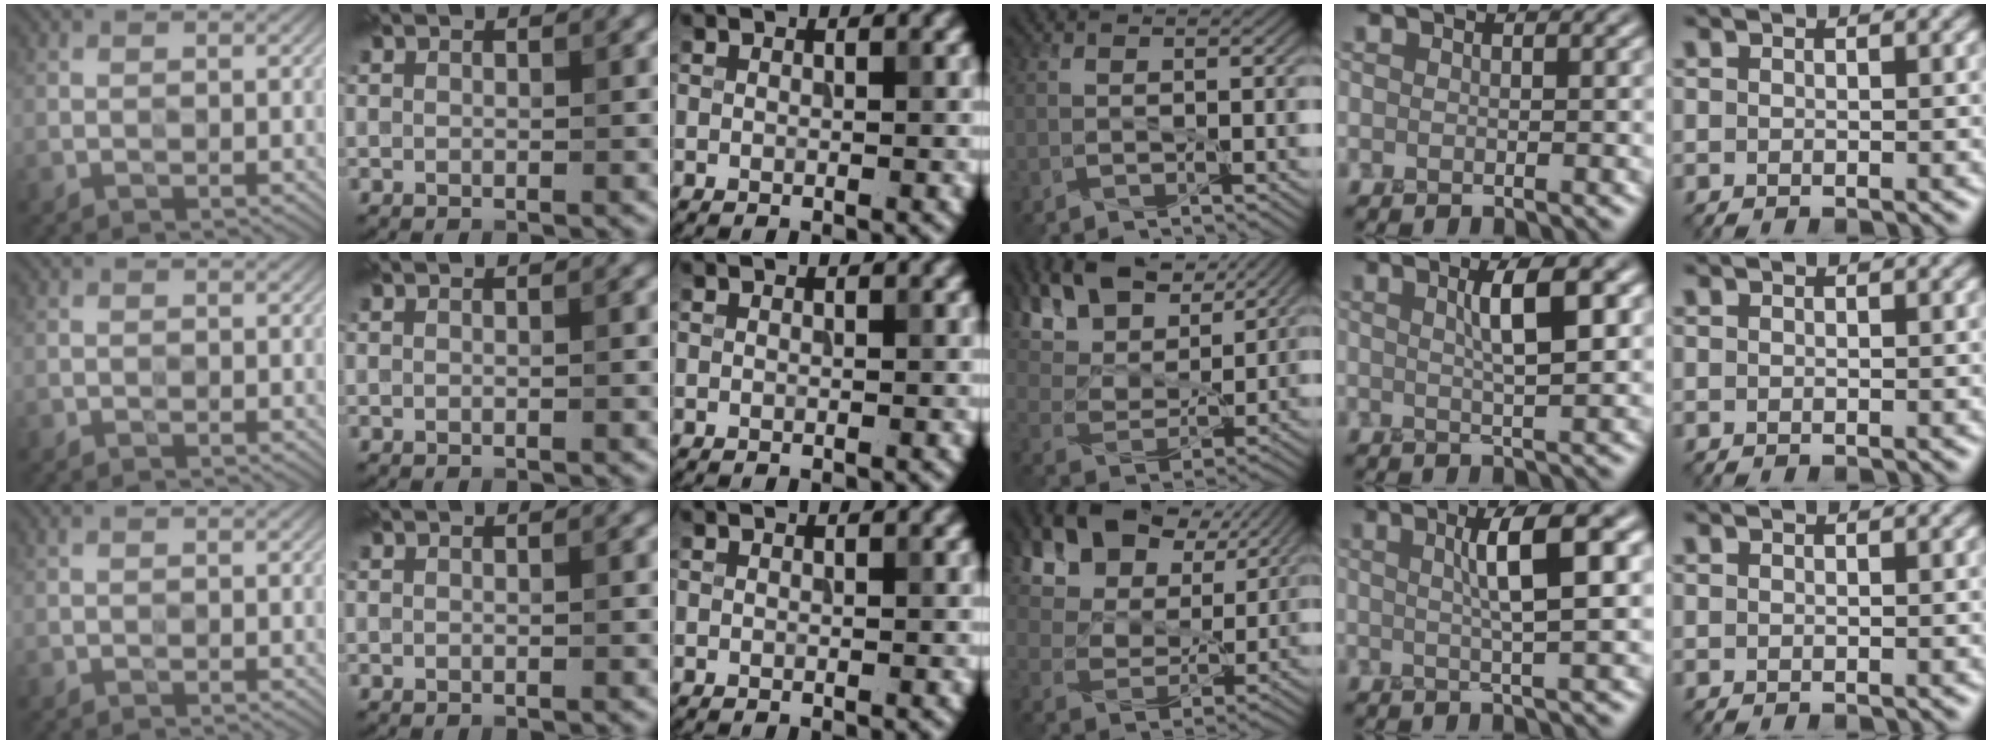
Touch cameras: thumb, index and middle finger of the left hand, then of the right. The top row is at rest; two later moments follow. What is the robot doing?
{"motion": "peel", "object": "velcro strap"}